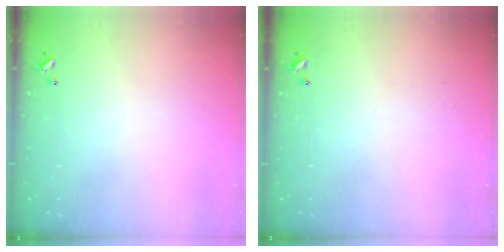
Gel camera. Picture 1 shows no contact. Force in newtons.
{"total": 0.0}